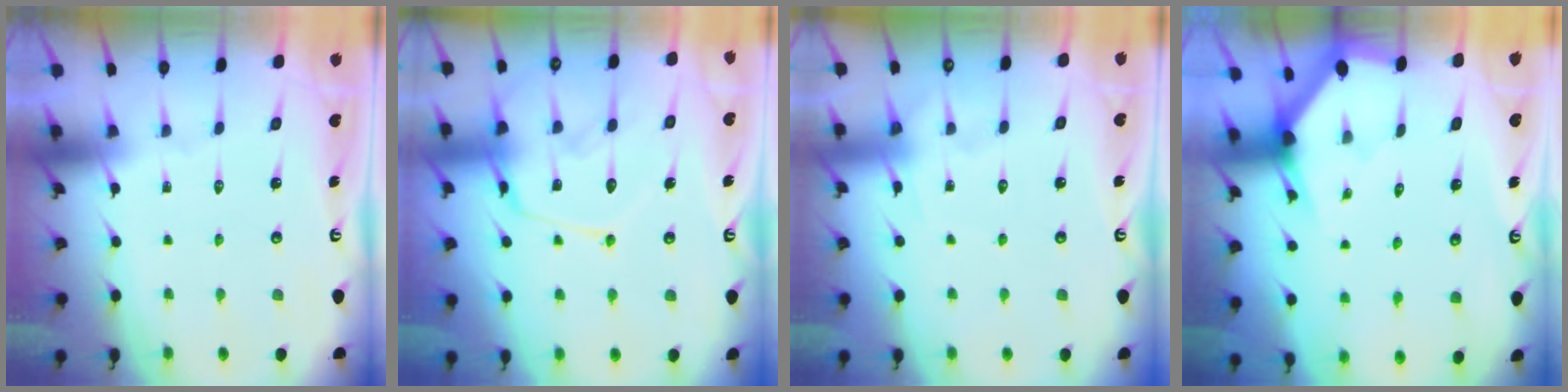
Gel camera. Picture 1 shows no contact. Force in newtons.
{"total": 14.9, "press": 14.8, "slide": 1.3}
{"total": 5.6, "press": 5.6, "slide": 0.6}
{"total": 2.3, "press": 2.3, "slide": 0.1}